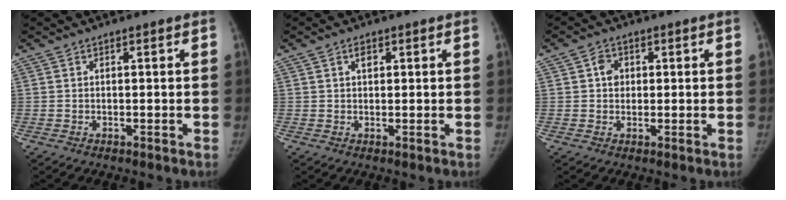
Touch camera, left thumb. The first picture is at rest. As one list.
[{"total": 1.8, "force": [0.8, 1.2, 1.1], "torque": [-0.012, -0.002, 0.012]}, {"total": 3.2, "force": [0.7, 2.7, 1.5], "torque": [-0.005, 0.002, 0.009]}]